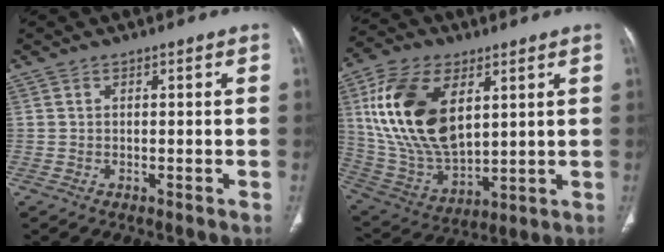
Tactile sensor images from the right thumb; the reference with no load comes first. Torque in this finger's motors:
{"motor_torque": [2.36, 2.64, 2.30, 0.46, 0.69]}